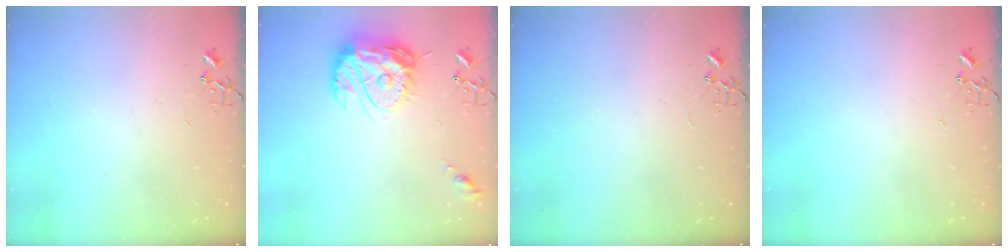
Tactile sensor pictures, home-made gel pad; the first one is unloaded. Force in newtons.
{"total": 16.7, "press": 16.6, "slide": 1.5}
{"total": 0.0}
{"total": 0.0}